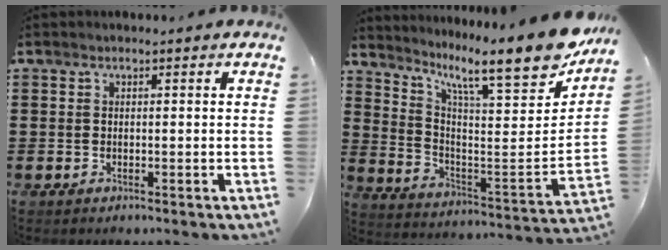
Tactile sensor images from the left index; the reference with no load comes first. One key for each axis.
{"total": 12.4, "fx": 9.6, "fy": 1.3, "fz": 7.7, "tx": -0.144, "ty": -0.086, "tz": 0.149}